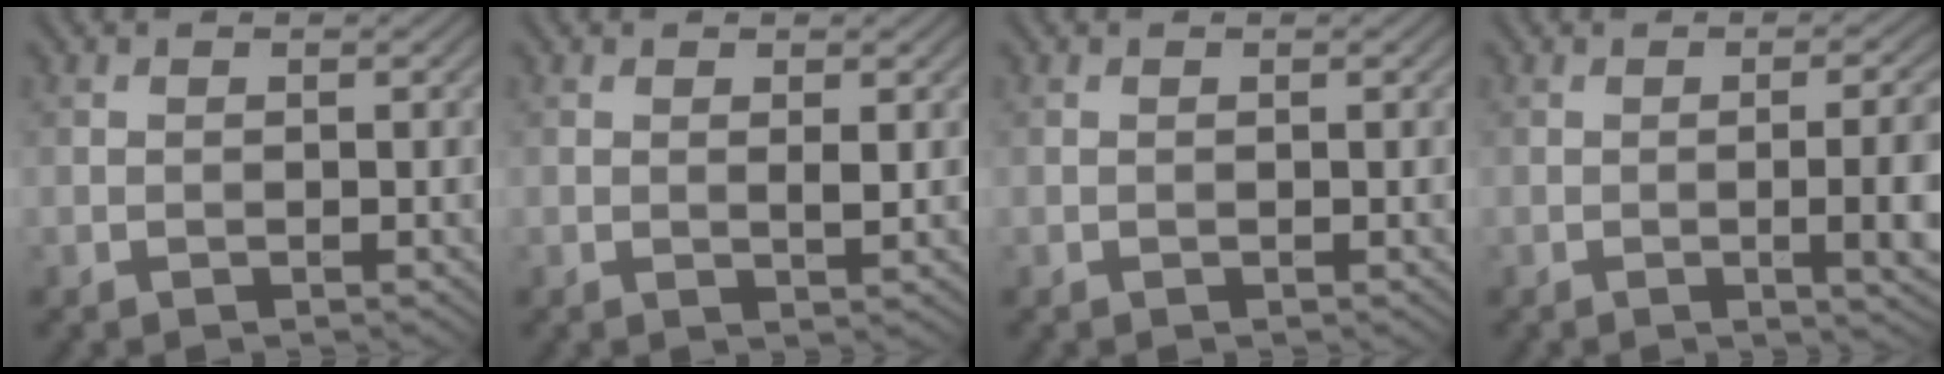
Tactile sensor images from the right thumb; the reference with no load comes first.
{"total": 1.2, "force": [0.4, 0.3, 1.1], "torque": [-0.025, -0.004, 0.005]}
{"total": 0.0}
{"total": 8.0, "force": [-1.0, 2.2, 7.6], "torque": [-0.100, -0.002, -0.009]}